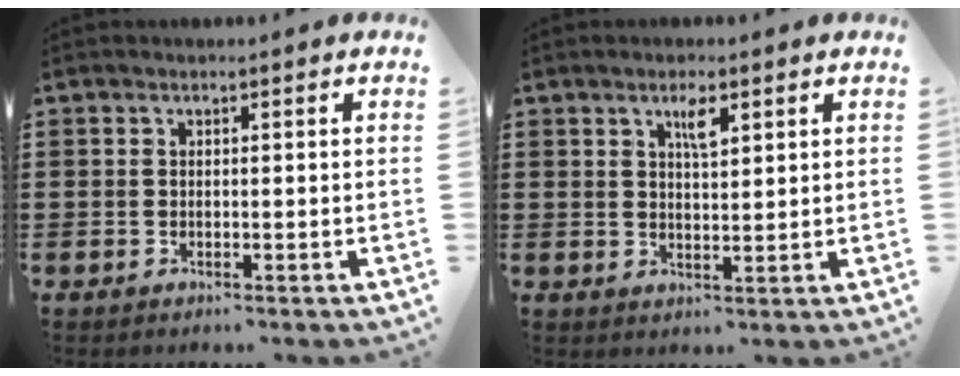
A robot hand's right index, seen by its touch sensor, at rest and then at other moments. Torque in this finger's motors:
{"motor_torque": [0.04, -0.03, 0.09, 0.04]}